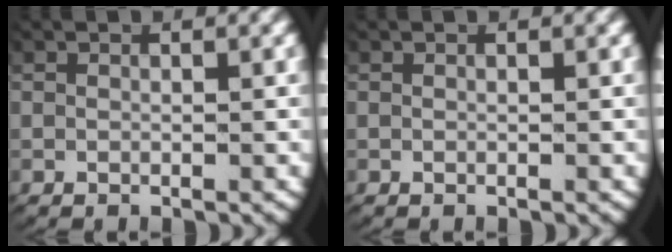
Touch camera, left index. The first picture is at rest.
{"total": 0.0}